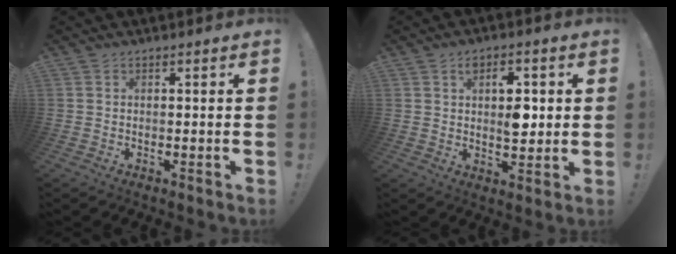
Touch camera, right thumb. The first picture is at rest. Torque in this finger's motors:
{"motor_torque": [0.68, 1.41, 0.00, 0.02, 0.02]}